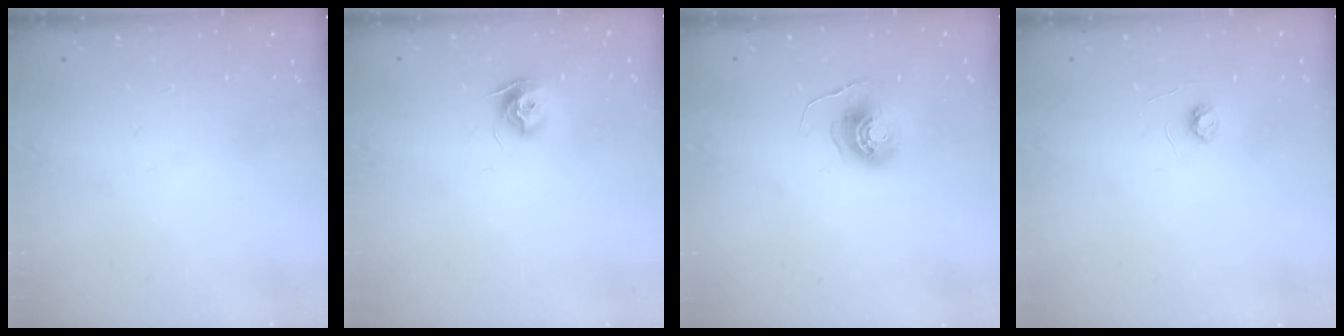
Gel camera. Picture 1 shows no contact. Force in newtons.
{"total": 8.1, "press": 8.1, "slide": 0.1}
{"total": 6.7, "press": 6.7, "slide": 0.3}
{"total": 3.1, "press": 3.1, "slide": 0.3}